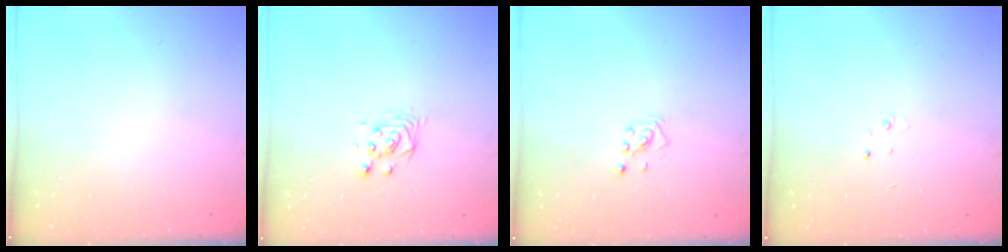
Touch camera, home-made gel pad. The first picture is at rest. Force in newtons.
{"total": 4.0, "press": 4.0, "slide": 0.3}
{"total": 2.2, "press": 2.2, "slide": 0.6}
{"total": 2.3, "press": 2.3, "slide": 0.3}